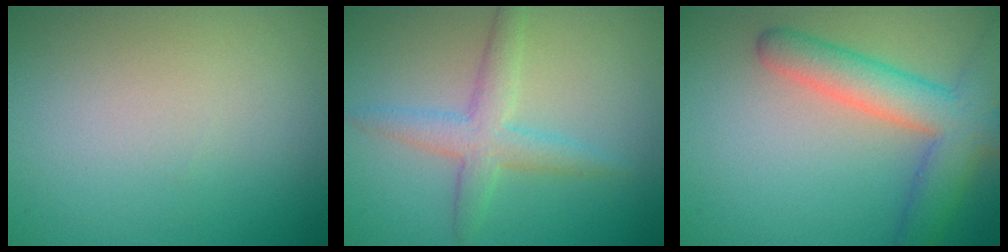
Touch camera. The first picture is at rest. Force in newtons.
{"total": 3.2, "press": 3.2, "slide": 0.1}
{"total": 6.1, "press": 6.0, "slide": 0.3}